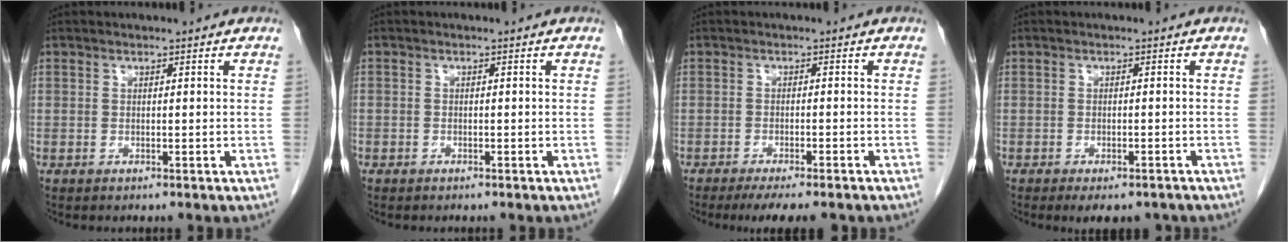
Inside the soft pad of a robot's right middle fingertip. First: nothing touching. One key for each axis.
{"total": 0.8, "fx": -0.5, "fy": 0.6, "fz": 0.0, "tx": -0.008, "ty": 0.003, "tz": -0.011}
{"total": 7.9, "fx": -6.5, "fy": 1.1, "fz": 4.3, "tx": -0.051, "ty": -0.012, "tz": -0.092}
{"total": 5.9, "fx": -4.7, "fy": 2.3, "fz": 2.7, "tx": -0.025, "ty": -0.003, "tz": -0.059}